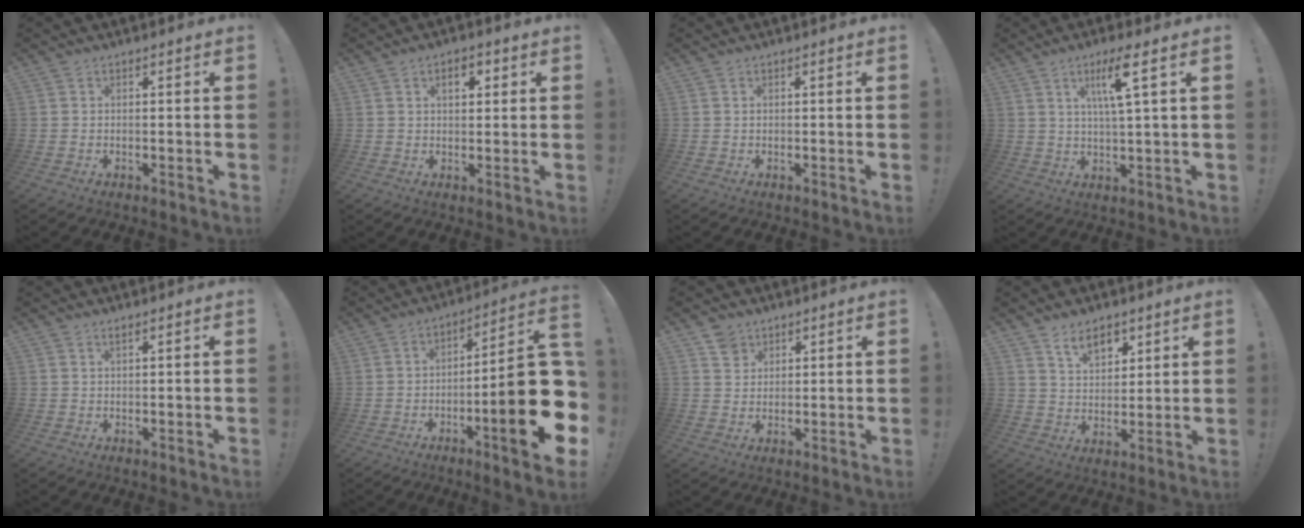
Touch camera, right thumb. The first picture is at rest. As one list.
[{"total": 4.0, "force": [1.3, 2.4, 3.0], "torque": [-0.032, -0.003, 0.014]}, {"total": 0.5, "force": [0.0, 0.5, 0.2], "torque": [-0.012, 0.005, 0.002]}, {"total": 8.5, "force": [3.5, 0.6, 7.7], "torque": [-0.137, 0.002, 0.051]}, {"total": 0.6, "force": [0.4, 0.0, 0.4], "torque": [-0.007, 0.000, 0.007]}, {"total": 21.7, "force": [-5.4, 4.7, 20.5], "torque": [-0.291, 0.030, -0.076]}, {"total": 4.5, "force": [2.8, 3.4, 0.7], "torque": [-0.012, -0.009, 0.054]}, {"total": 8.5, "force": [5.7, 4.9, 3.9], "torque": [-0.066, -0.022, 0.106]}]